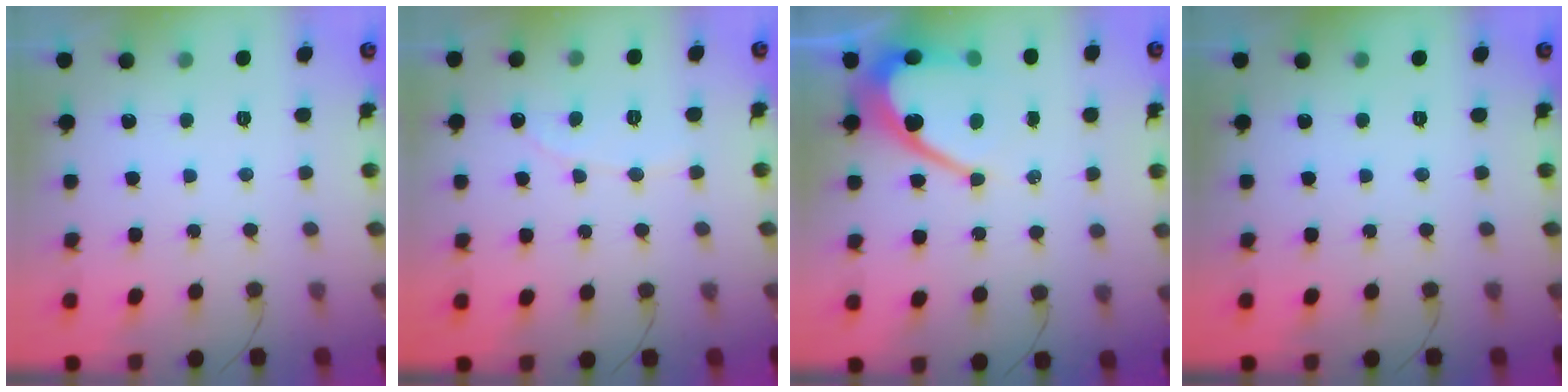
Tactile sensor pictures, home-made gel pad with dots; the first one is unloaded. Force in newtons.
{"total": 1.9, "press": 1.9, "slide": 0.1}
{"total": 11.7, "press": 11.7, "slide": 1.2}
{"total": 0.0}